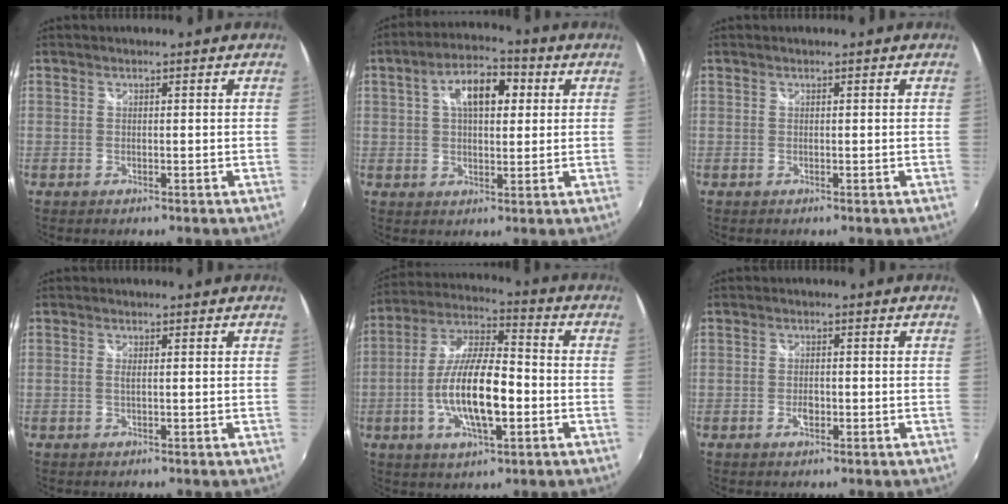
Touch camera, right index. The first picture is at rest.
{"total": 9.6, "force": [2.7, 4.9, 7.8], "torque": [-0.131, 0.025, 0.041]}
{"total": 0.0}
{"total": 0.9, "force": [0.0, 0.0, 0.9], "torque": [-0.018, 0.000, -0.002]}
{"total": 15.1, "force": [-3.6, 5.0, 13.8], "torque": [-0.274, -0.001, -0.067]}
{"total": 2.2, "force": [-0.8, 1.2, 1.7], "torque": [-0.030, 0.000, -0.015]}